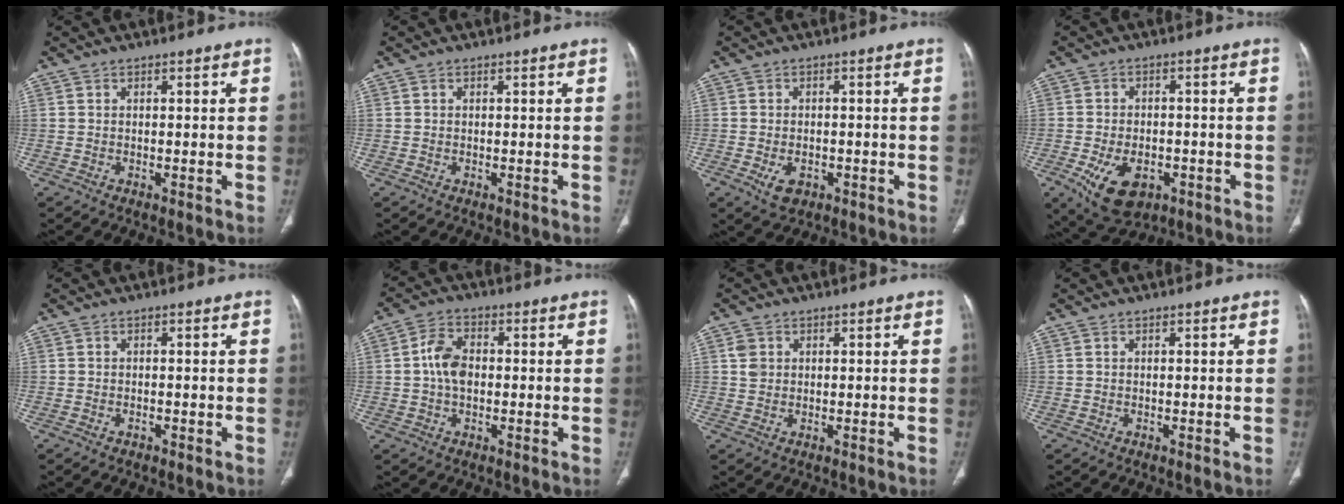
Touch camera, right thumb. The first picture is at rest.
{"total": 0.0}
{"total": 3.9, "force": [-1.5, 2.6, 2.5], "torque": [-0.041, 0.003, -0.017]}
{"total": 10.2, "force": [-4.2, 6.2, 6.9], "torque": [-0.115, 0.007, -0.057]}
{"total": 0.5, "force": [-0.4, 0.3, 0.2], "torque": [-0.007, 0.002, -0.005]}
{"total": 6.4, "force": [0.0, 4.2, 4.8], "torque": [-0.088, 0.013, -0.005]}
{"total": 2.4, "force": [0.7, 2.0, 1.1], "torque": [-0.017, 0.000, 0.017]}
{"total": 0.0}